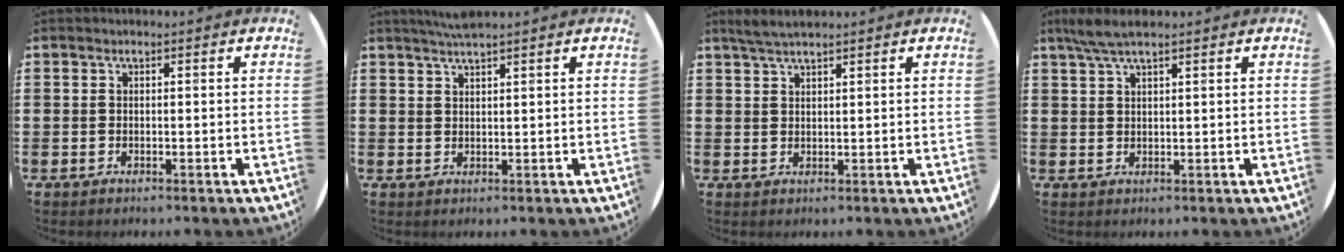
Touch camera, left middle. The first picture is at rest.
{"total": 2.1, "force": [1.9, -0.2, 0.8], "torque": [-0.019, 0.000, 0.036]}
{"total": 2.4, "force": [2.1, 0.2, 1.1], "torque": [-0.025, 0.004, 0.039]}
{"total": 3.4, "force": [2.5, 0.5, 2.3], "torque": [-0.049, 0.007, 0.045]}